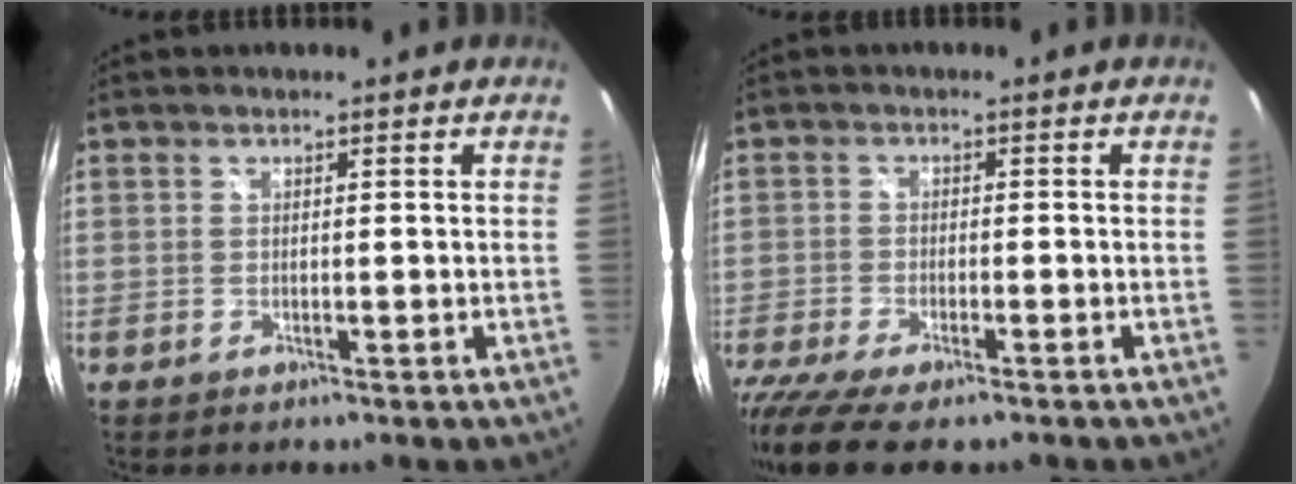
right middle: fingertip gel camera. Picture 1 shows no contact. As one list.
[{"total": 10.6, "force": [-8.4, 2.3, 6.1], "torque": [-0.148, -0.050, -0.151]}]